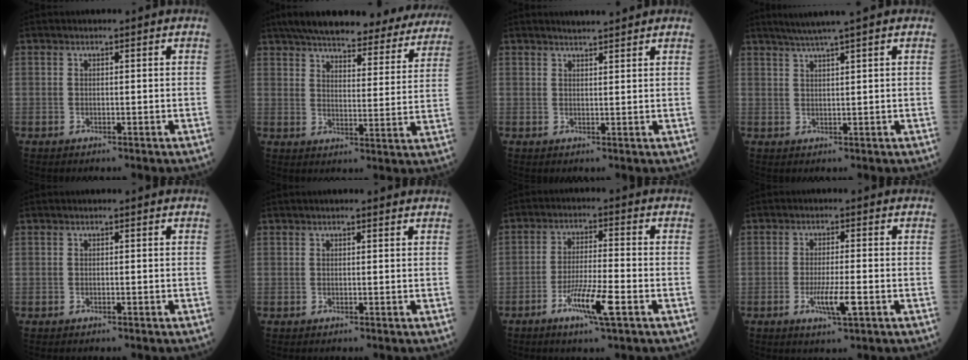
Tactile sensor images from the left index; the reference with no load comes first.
{"total": 29.0, "force": [25.4, 7.0, 11.9], "torque": [-0.178, -0.020, 0.306]}
{"total": 3.2, "force": [3.0, 0.2, 1.2], "torque": [-0.021, 0.010, 0.042]}
{"total": 4.6, "force": [3.5, -0.9, 2.8], "torque": [-0.049, 0.015, 0.063]}
{"total": 0.0}
{"total": 2.2, "force": [1.9, 0.5, 1.0], "torque": [-0.013, 0.020, 0.019]}
{"total": 7.3, "force": [-3.6, 0.1, 6.4], "torque": [-0.125, -0.012, -0.065]}
{"total": 4.8, "force": [-1.8, 0.3, 4.4], "torque": [-0.086, -0.010, -0.030]}